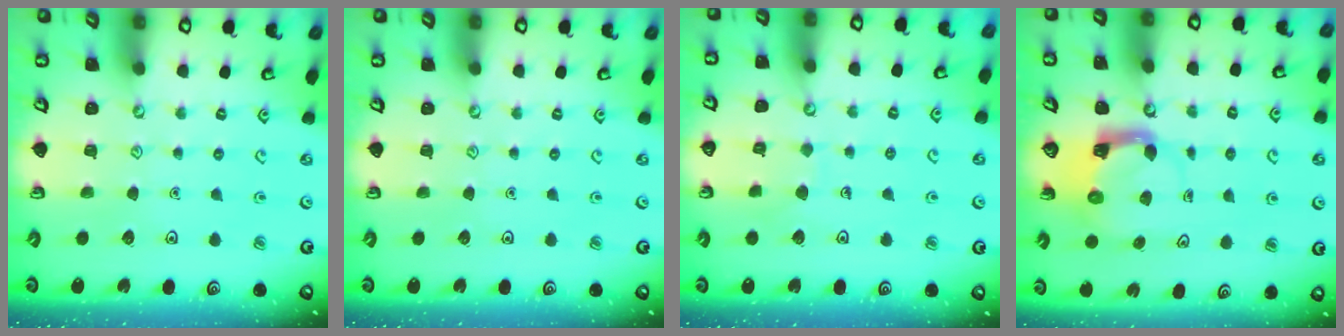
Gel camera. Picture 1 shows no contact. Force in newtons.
{"total": 0.0}
{"total": 4.3, "press": 4.3, "slide": 0.3}
{"total": 3.9, "press": 3.8, "slide": 0.6}